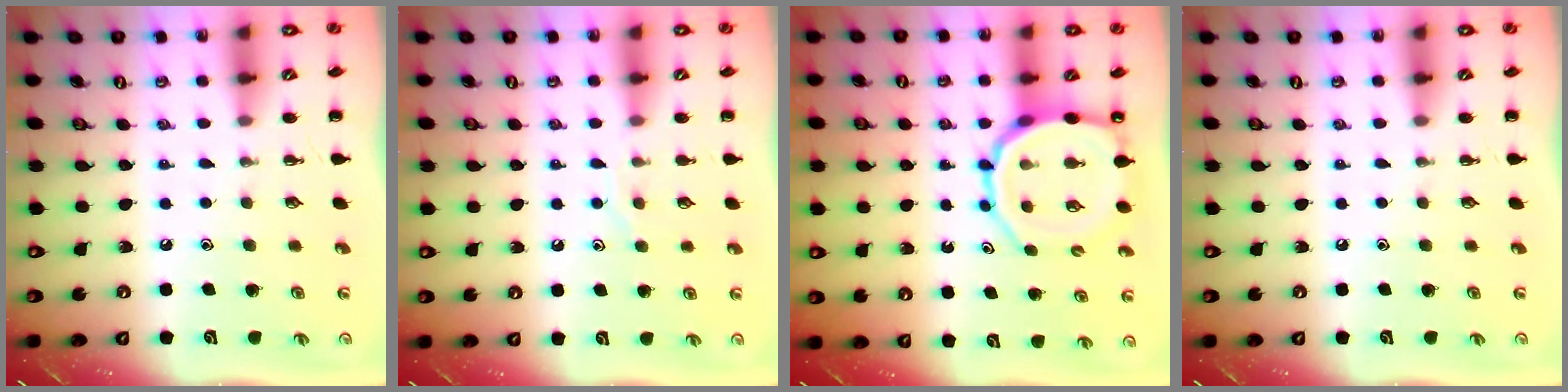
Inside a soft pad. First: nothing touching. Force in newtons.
{"total": 6.2, "press": 6.2, "slide": 0.8}
{"total": 10.4, "press": 10.0, "slide": 3.0}
{"total": 0.0}